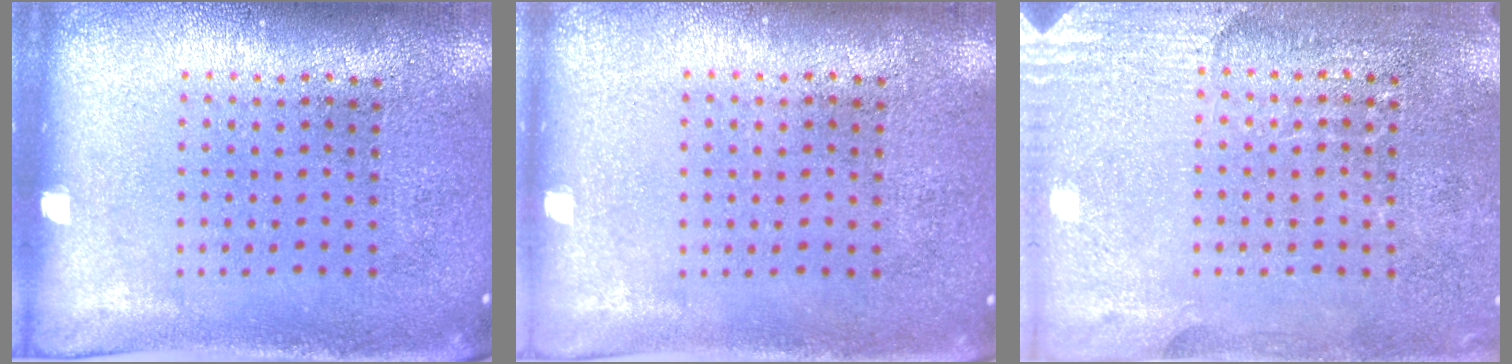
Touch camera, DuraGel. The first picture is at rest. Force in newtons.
{"total": 0.0}
{"total": 2.8, "press": 2.6, "slide": 0.8}